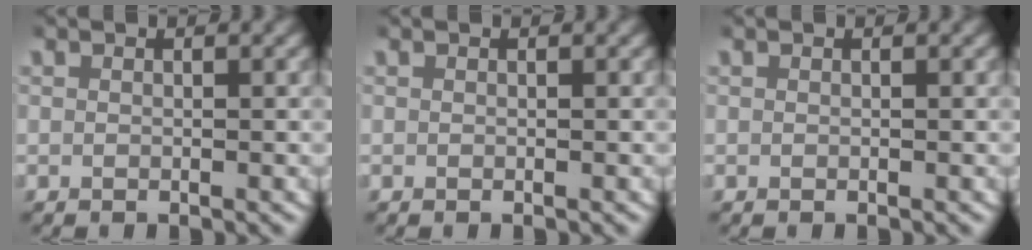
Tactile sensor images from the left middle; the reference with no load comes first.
{"total": 0.0}
{"total": 0.0}